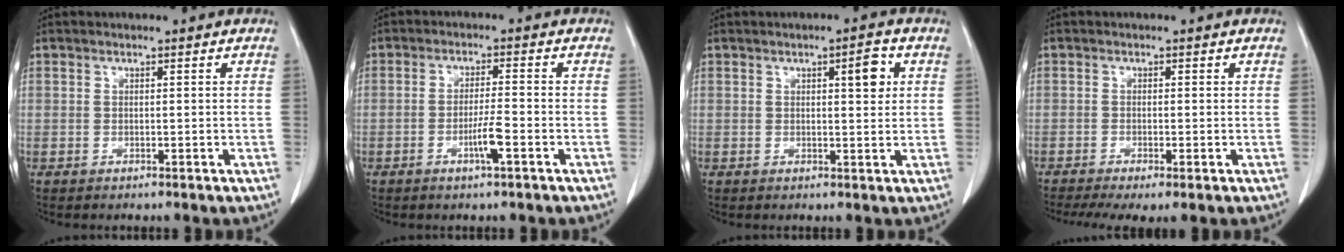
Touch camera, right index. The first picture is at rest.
{"total": 4.1, "force": [-1.8, -0.1, 3.7], "torque": [-0.069, -0.005, -0.034]}
{"total": 3.8, "force": [1.3, 0.9, 3.4], "torque": [-0.049, 0.002, 0.019]}
{"total": 5.8, "force": [-3.8, 1.3, 4.3], "torque": [-0.071, -0.013, -0.063]}